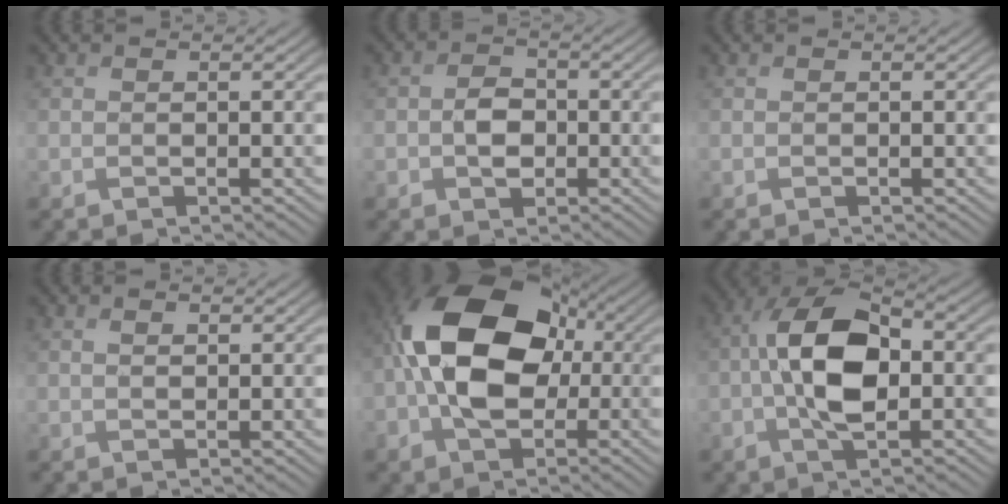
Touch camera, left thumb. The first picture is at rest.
{"total": 3.6, "force": [-1.1, 2.8, 2.0], "torque": [-0.035, -0.003, -0.026]}
{"total": 0.0}
{"total": 1.4, "force": [0.5, 0.7, 1.1], "torque": [-0.017, -0.006, 0.014]}
{"total": 14.1, "force": [-0.3, 9.7, 10.3], "torque": [-0.193, 0.013, -0.022]}
{"total": 10.6, "force": [-0.8, 5.7, 8.9], "torque": [-0.175, 0.011, -0.025]}